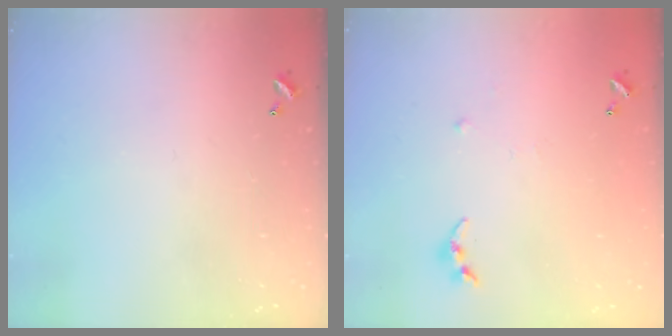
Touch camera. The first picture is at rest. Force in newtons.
{"total": 5.4, "press": 5.4, "slide": 0.6}